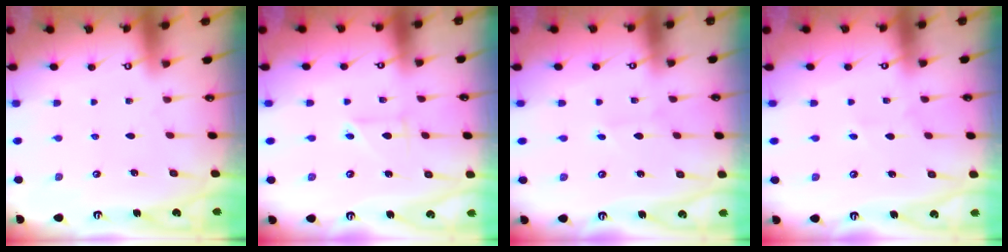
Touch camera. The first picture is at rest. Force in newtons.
{"total": 3.3, "press": 3.3, "slide": 0.3}
{"total": 1.6, "press": 1.6, "slide": 0.2}
{"total": 2.1, "press": 2.1, "slide": 0.2}